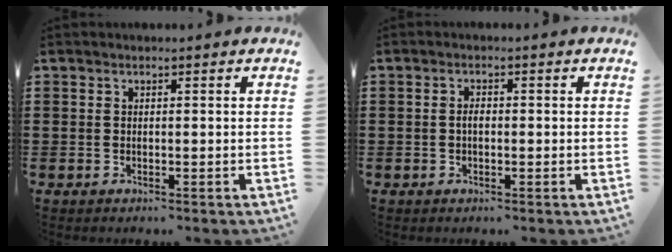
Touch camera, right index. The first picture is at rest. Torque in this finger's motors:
{"motor_torque": [0.73, 0.91, 0.29, 0.07]}